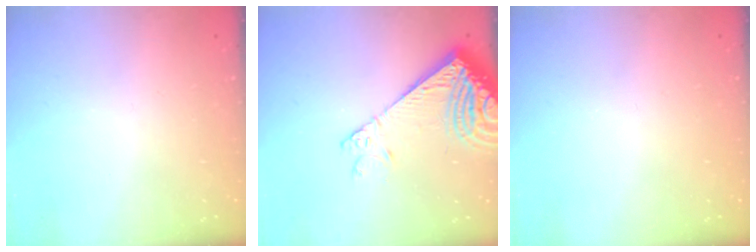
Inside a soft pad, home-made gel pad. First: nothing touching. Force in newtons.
{"total": 14.5, "press": 14.3, "slide": 2.6}
{"total": 0.0}